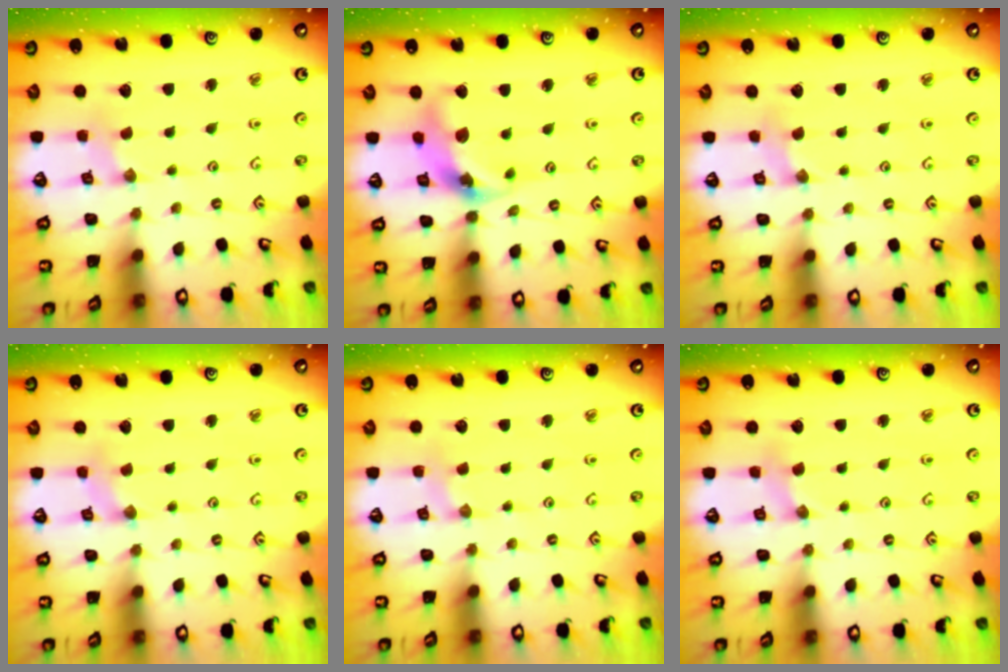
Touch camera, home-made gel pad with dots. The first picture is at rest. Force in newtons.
{"total": 13.5, "press": 13.3, "slide": 1.8}
{"total": 1.4, "press": 1.4, "slide": 0.3}
{"total": 0.6, "press": 0.6, "slide": 0.2}
{"total": 1.3, "press": 1.3, "slide": 0.3}
{"total": 1.8, "press": 1.7, "slide": 0.3}